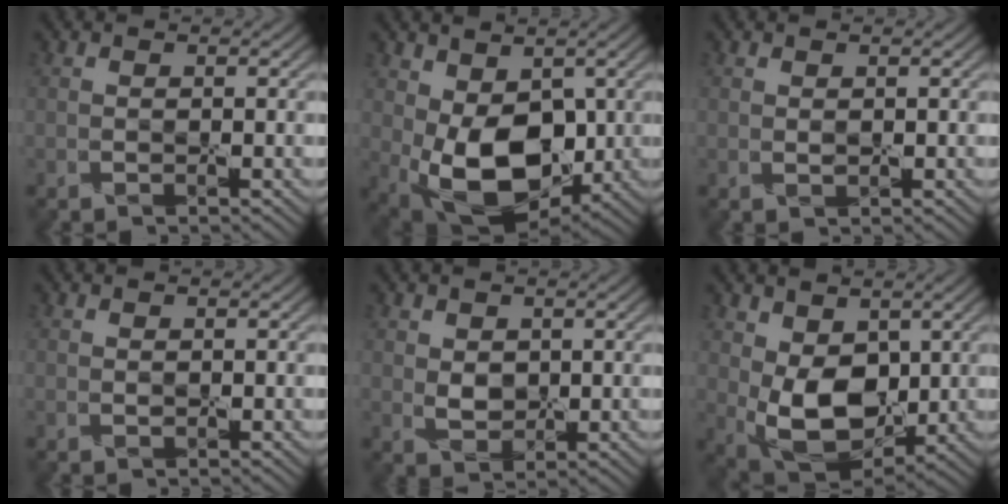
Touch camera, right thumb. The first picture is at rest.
{"total": 11.6, "force": [-0.2, 7.6, 8.7], "torque": [-0.184, -0.026, 0.007]}
{"total": 0.5, "force": [0.4, 0.3, 0.2], "torque": [-0.006, -0.001, 0.010]}
{"total": 0.0}
{"total": 2.4, "force": [0.9, 1.9, 1.2], "torque": [-0.032, -0.002, 0.023]}
{"total": 9.5, "force": [1.0, 6.4, 6.9], "torque": [-0.158, -0.013, 0.025]}